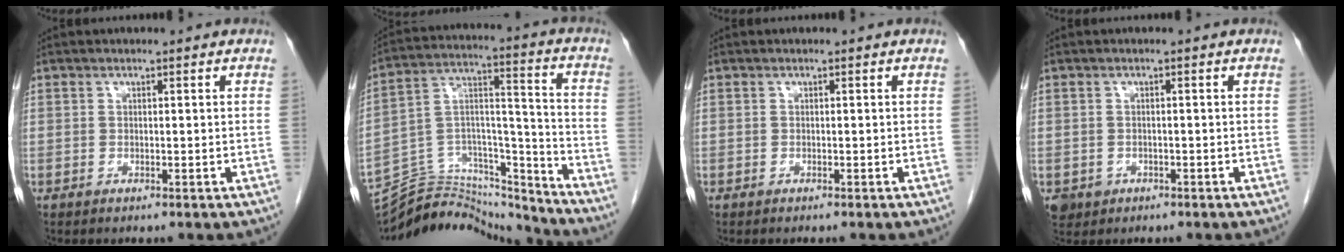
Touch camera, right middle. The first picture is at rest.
{"total": 19.6, "force": [-18.9, 3.9, 3.5], "torque": [-0.069, 0.048, -0.307]}
{"total": 0.6, "force": [-0.5, 0.1, 0.3], "torque": [-0.004, -0.001, -0.008]}
{"total": 2.8, "force": [-1.3, 2.5, 0.4], "torque": [-0.005, 0.003, -0.018]}